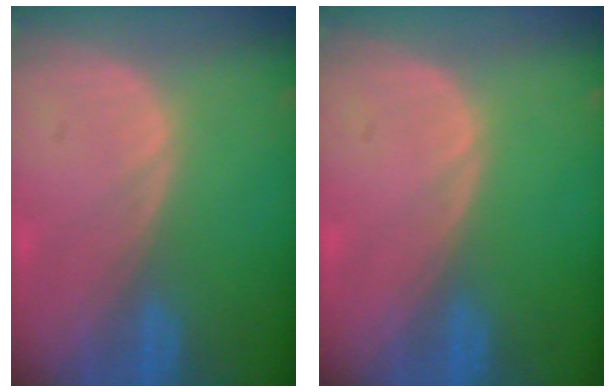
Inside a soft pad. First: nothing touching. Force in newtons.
{"total": 0.0}